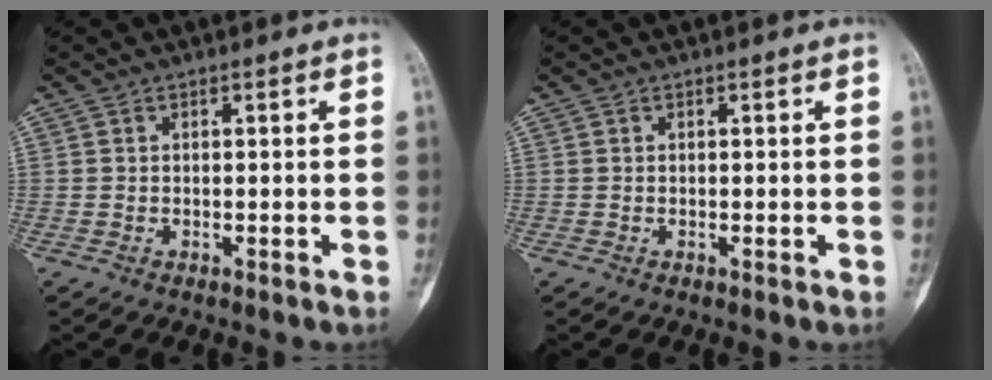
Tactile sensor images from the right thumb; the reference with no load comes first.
{"total": 0.0}